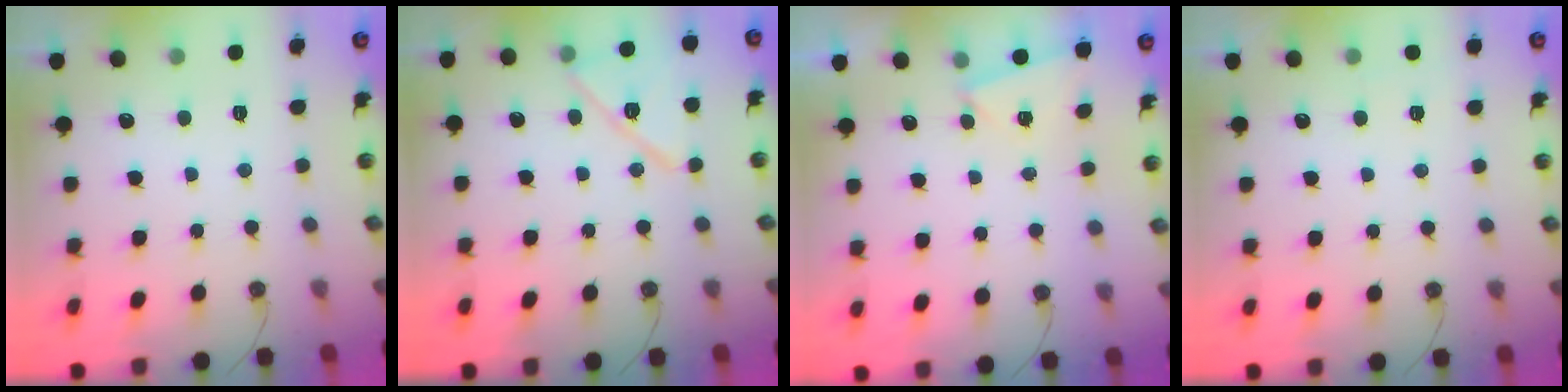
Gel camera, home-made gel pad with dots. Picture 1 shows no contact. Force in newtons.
{"total": 12.7, "press": 12.6, "slide": 1.3}
{"total": 2.7, "press": 1.7, "slide": 2.1}
{"total": 2.2, "press": 2.1, "slide": 0.2}